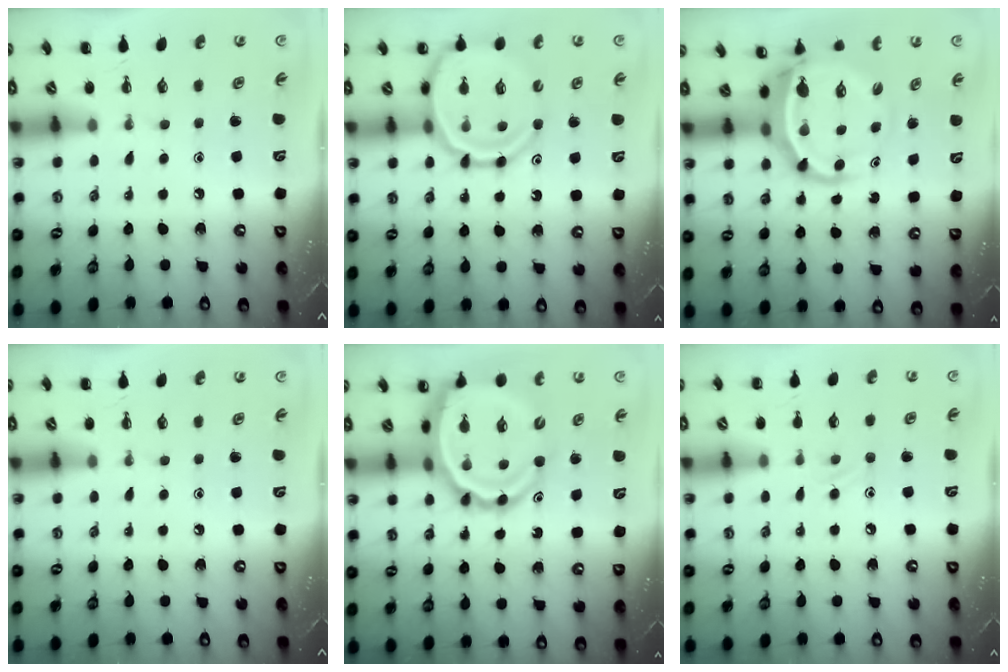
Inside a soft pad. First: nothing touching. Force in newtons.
{"total": 14.7, "press": 14.3, "slide": 3.6}
{"total": 7.0, "press": 6.7, "slide": 2.2}
{"total": 0.0}
{"total": 15.1, "press": 14.4, "slide": 4.3}
{"total": 6.5, "press": 6.3, "slide": 1.7}